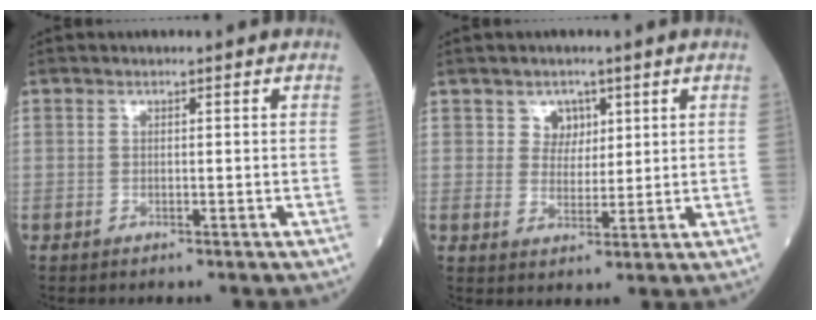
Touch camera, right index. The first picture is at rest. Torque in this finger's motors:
{"motor_torque": [-0.01, 0.00, 0.00, 0.02]}